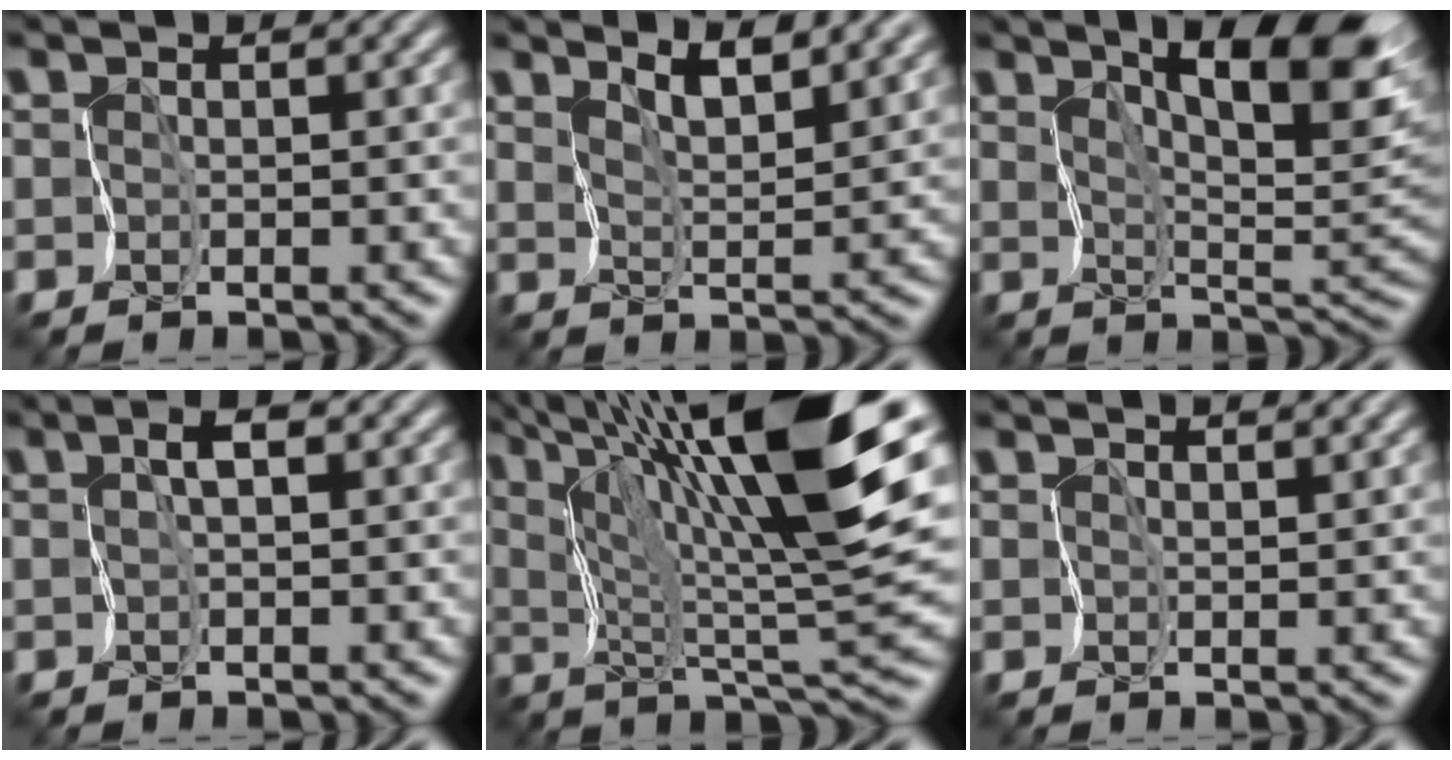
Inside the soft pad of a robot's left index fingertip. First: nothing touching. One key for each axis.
{"total": 4.4, "fx": 3.6, "fy": 0.7, "fz": 2.5, "tx": -0.041, "ty": 0.001, "tz": 0.063}
{"total": 10.2, "fx": 5.7, "fy": 2.4, "fz": 8.0, "tx": -0.119, "ty": 0.007, "tz": 0.092}
{"total": 1.9, "fx": 0.1, "fy": 0.8, "fz": 1.7, "tx": -0.028, "ty": 0.010, "tz": -0.004}
{"total": 15.0, "fx": 7.5, "fy": 2.2, "fz": 12.8, "tx": -0.207, "ty": 0.013, "tz": 0.135}
{"total": 3.0, "fx": 2.1, "fy": 1.1, "fz": 1.9, "tx": -0.021, "ty": 0.010, "tz": 0.025}